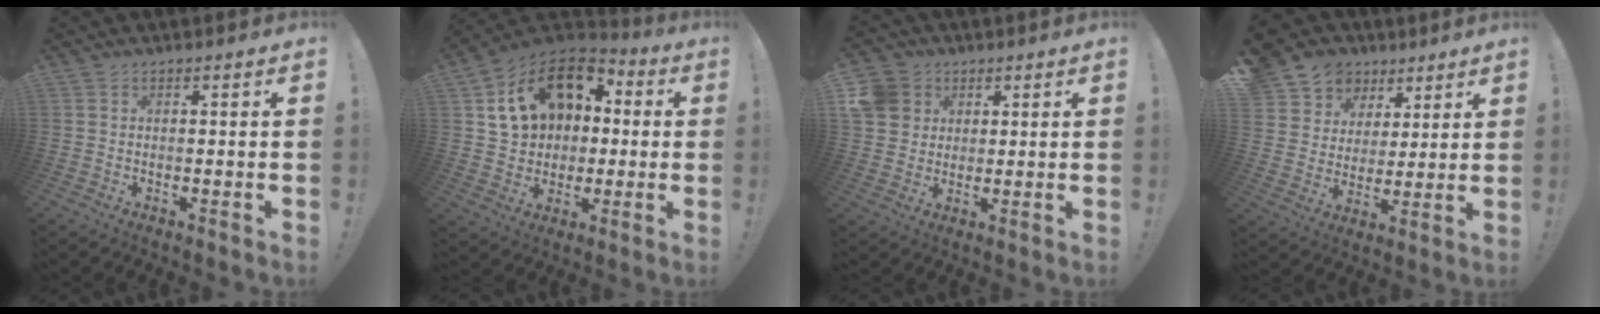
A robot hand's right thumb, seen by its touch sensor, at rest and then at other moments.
{"total": 18.3, "force": [5.9, 13.9, 10.2], "torque": [-0.157, -0.011, 0.124]}
{"total": 9.1, "force": [3.0, 8.0, 3.0], "torque": [-0.062, -0.011, 0.062]}
{"total": 10.7, "force": [5.8, 8.8, 1.8], "torque": [-0.035, -0.043, 0.126]}